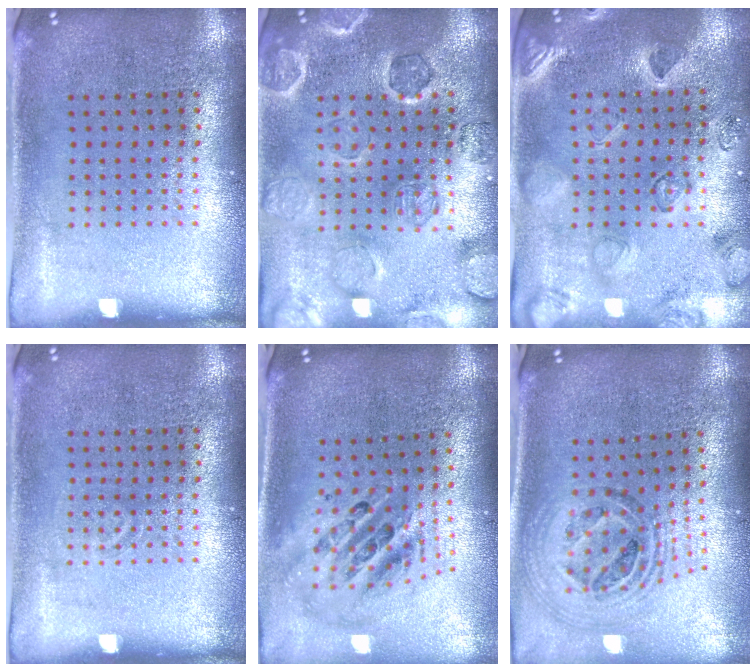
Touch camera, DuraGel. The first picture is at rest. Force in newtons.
{"total": 1.4, "press": 1.4, "slide": 0.2}
{"total": 2.3, "press": 2.1, "slide": 1.0}
{"total": 0.7, "press": 0.7, "slide": 0.2}
{"total": 2.5, "press": 1.8, "slide": 1.8}
{"total": 1.7, "press": 1.5, "slide": 0.8}